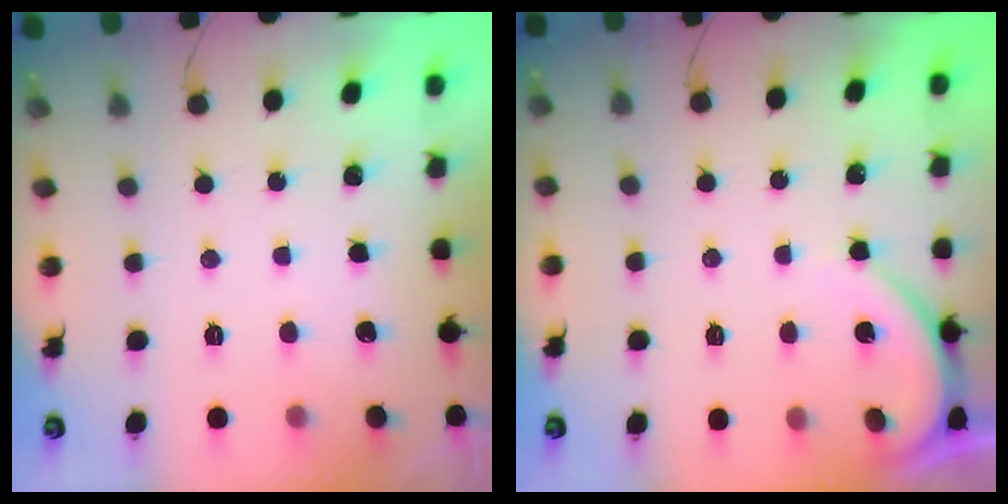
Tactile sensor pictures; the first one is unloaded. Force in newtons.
{"total": 3.9, "press": 3.9, "slide": 0.3}